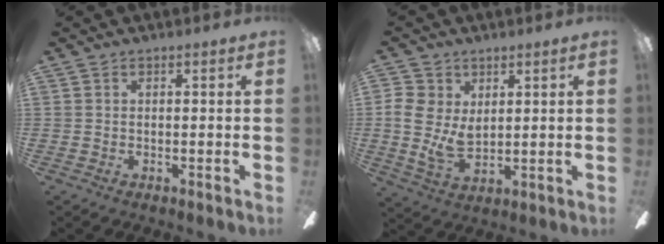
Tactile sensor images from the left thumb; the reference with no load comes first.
{"total": 8.3, "force": [2.1, 5.9, 5.5], "torque": [-0.109, -0.006, 0.041]}